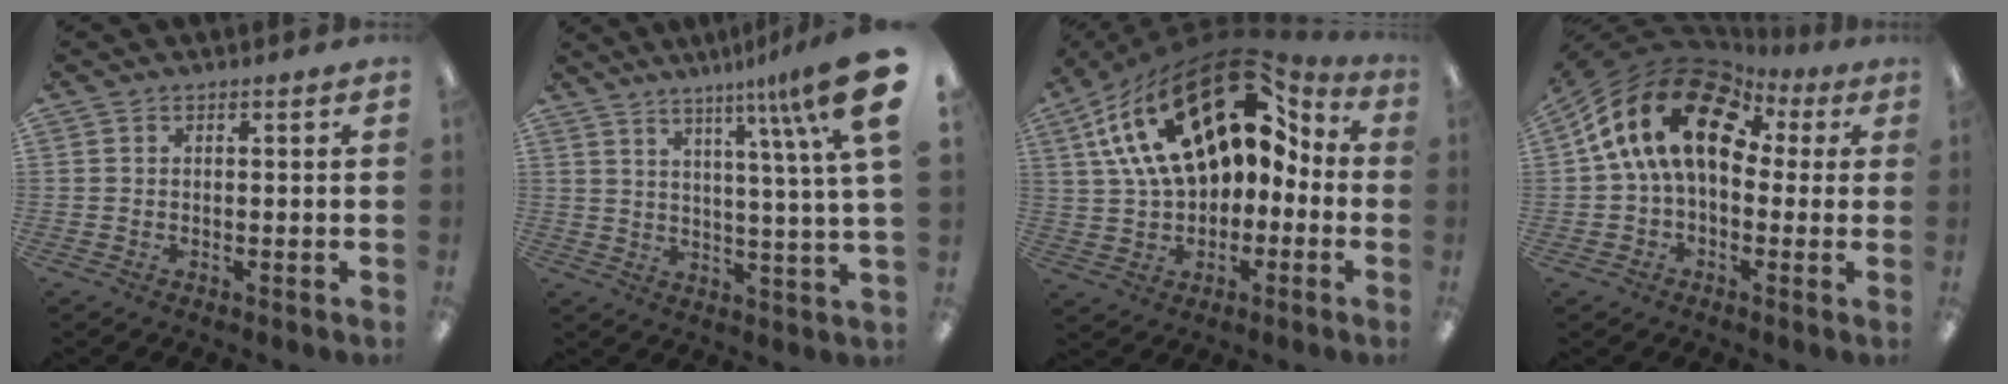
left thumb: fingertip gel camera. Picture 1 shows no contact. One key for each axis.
{"total": 14.6, "fx": 7.8, "fy": 0.6, "fz": 12.3, "tx": -0.190, "ty": -0.046, "tz": 0.112}
{"total": 25.6, "fx": 11.6, "fy": 14.5, "fz": 17.6, "tx": -0.322, "ty": -0.052, "tz": 0.204}
{"total": 18.3, "fx": 5.7, "fy": 11.4, "fz": 13.1, "tx": -0.268, "ty": -0.011, "tz": 0.099}